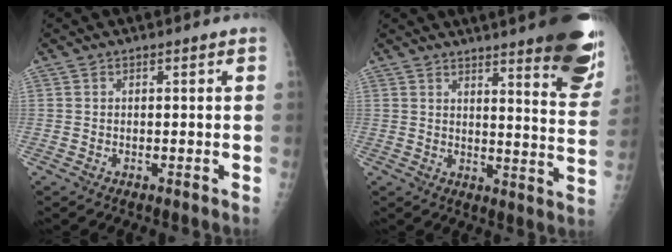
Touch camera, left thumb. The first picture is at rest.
{"total": 20.4, "force": [14.1, 3.6, 14.3], "torque": [-0.160, -0.083, 0.169]}